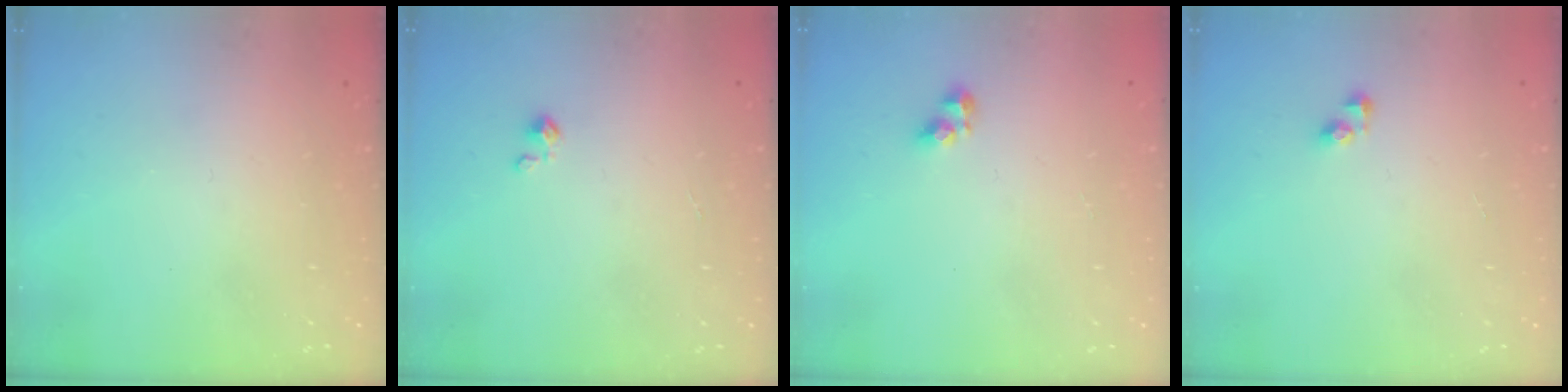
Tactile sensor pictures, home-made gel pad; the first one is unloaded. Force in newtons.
{"total": 2.3, "press": 2.2, "slide": 0.3}
{"total": 5.1, "press": 5.1, "slide": 0.3}
{"total": 3.4, "press": 3.4, "slide": 0.0}